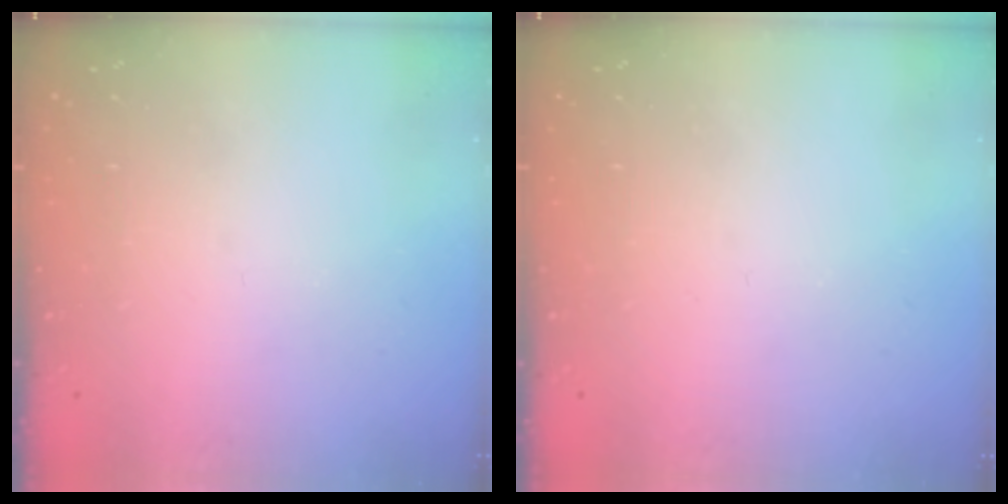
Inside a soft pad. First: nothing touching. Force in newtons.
{"total": 0.0}